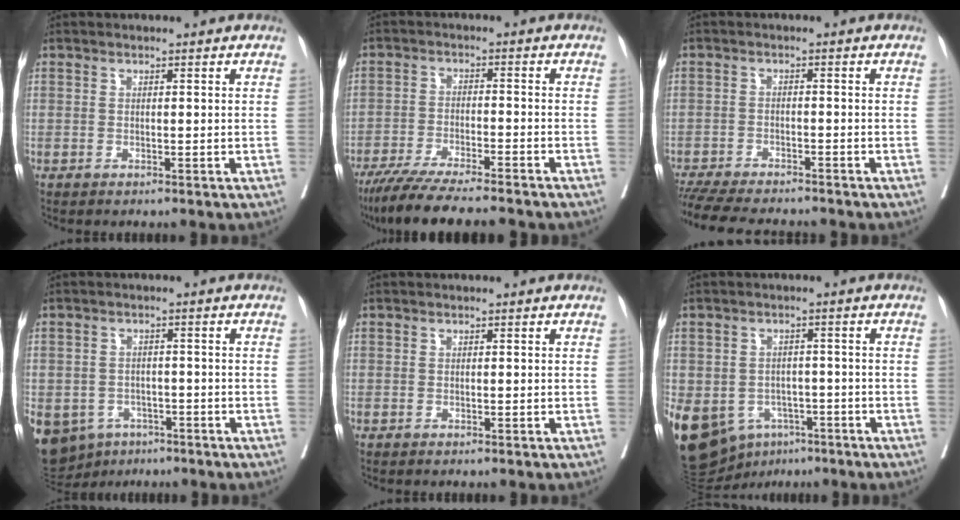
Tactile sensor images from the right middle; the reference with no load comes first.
{"total": 13.5, "force": [-11.5, 0.9, 7.0], "torque": [-0.109, -0.036, -0.179]}
{"total": 11.6, "force": [-10.5, 1.9, 4.7], "torque": [-0.081, -0.017, -0.155]}
{"total": 14.8, "force": [-7.5, 11.4, 5.5], "torque": [-0.163, -0.004, -0.096]}
{"total": 0.0}
{"total": 21.1, "force": [-9.6, 16.0, 10.0], "torque": [-0.299, -0.013, -0.130]}